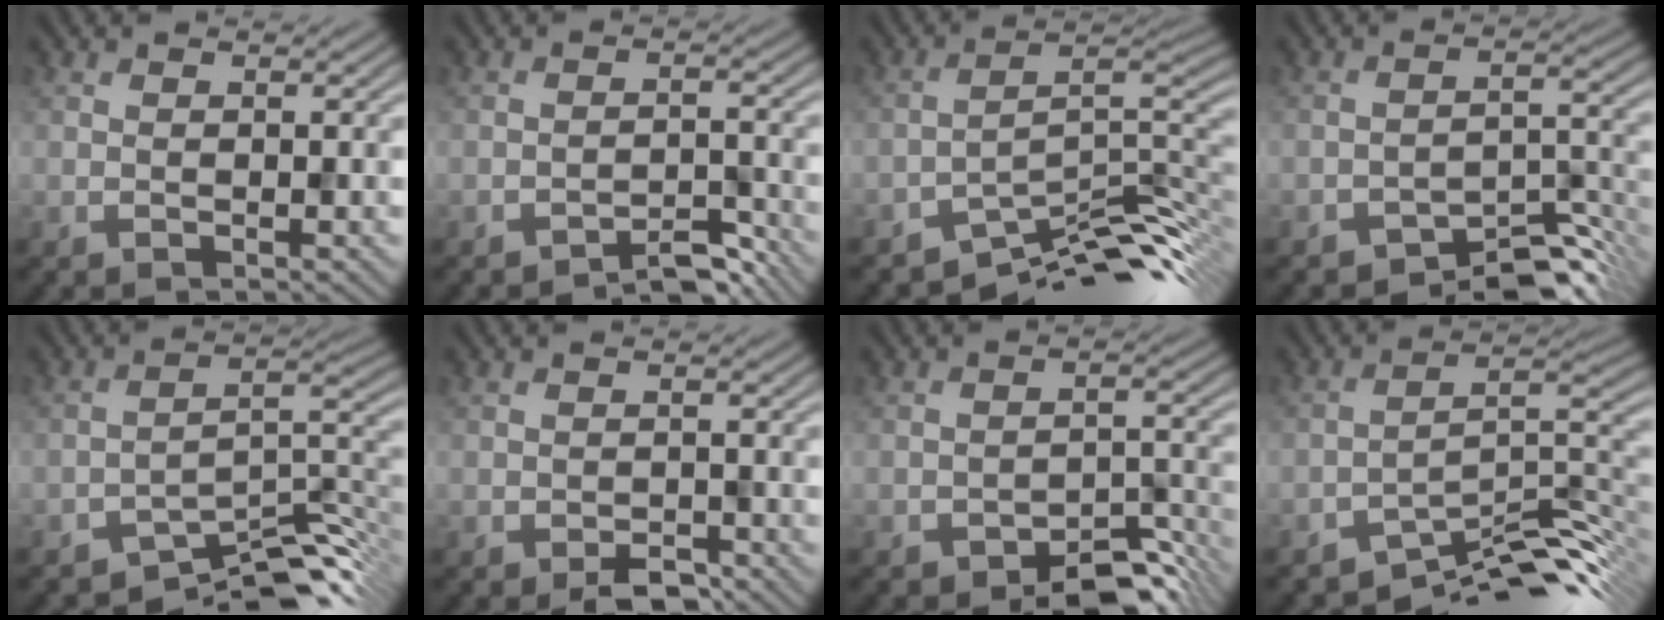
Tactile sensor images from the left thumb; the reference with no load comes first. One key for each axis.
{"total": 3.3, "fx": -3.1, "fy": 0.5, "fz": 1.1, "tx": -0.011, "ty": 0.012, "tz": -0.052}
{"total": 11.1, "fx": -8.6, "fy": 3.0, "fz": 6.3, "tx": -0.086, "ty": 0.000, "tz": -0.150}
{"total": 6.7, "fx": -5.8, "fy": 1.8, "fz": 2.8, "tx": -0.027, "ty": 0.007, "tz": -0.097}
{"total": 9.3, "fx": -7.7, "fy": 2.4, "fz": 4.7, "tx": -0.059, "ty": 0.006, "tz": -0.138}
{"total": 2.4, "fx": -2.0, "fy": 0.9, "fz": 1.1, "tx": -0.015, "ty": 0.001, "tz": -0.032}
{"total": 5.9, "fx": -4.6, "fy": 2.3, "fz": 3.0, "tx": -0.034, "ty": 0.005, "tz": -0.070}
{"total": 10.2, "fx": -8.2, "fy": 2.4, "fz": 5.6, "tx": -0.074, "ty": 0.002, "tz": -0.144}